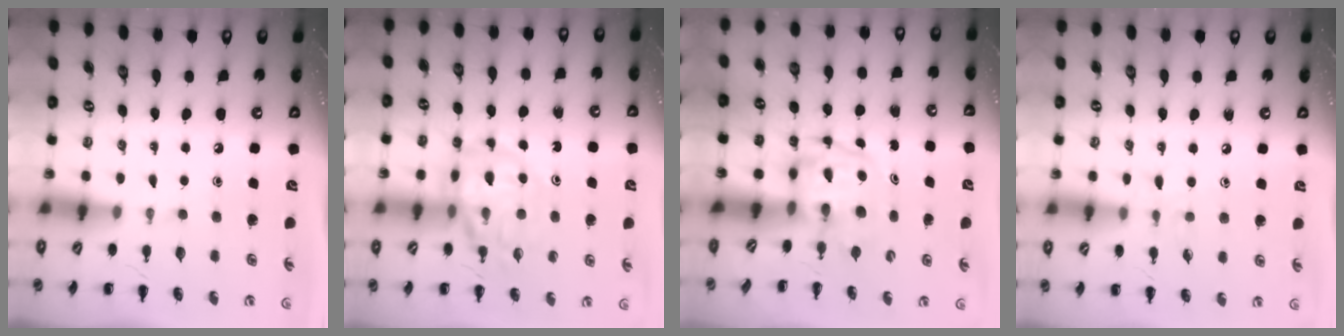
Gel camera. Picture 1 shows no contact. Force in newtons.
{"total": 14.2, "press": 13.8, "slide": 3.4}
{"total": 3.9, "press": 3.8, "slide": 0.6}
{"total": 5.9, "press": 5.5, "slide": 2.2}